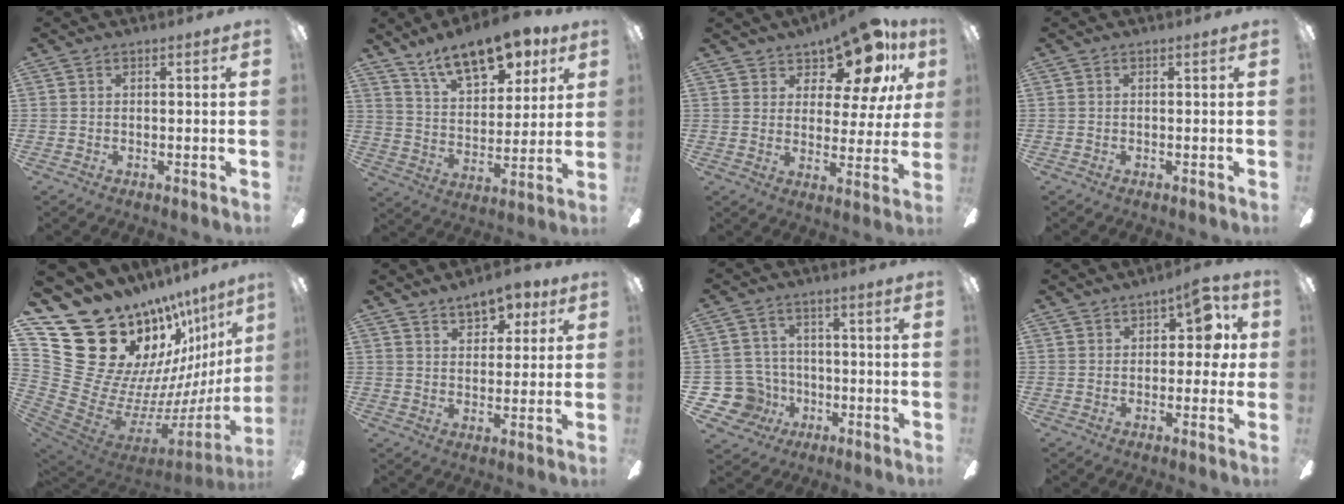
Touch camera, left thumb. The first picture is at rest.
{"total": 16.3, "force": [11.4, 7.3, 8.9], "torque": [-0.142, -0.058, 0.201]}
{"total": 13.5, "force": [10.6, 4.9, 6.8], "torque": [-0.110, -0.075, 0.185]}
{"total": 0.0}
{"total": 23.2, "force": [14.6, 14.8, 10.3], "torque": [-0.147, -0.181, 0.347]}
{"total": 7.2, "force": [5.3, 3.8, 3.1], "torque": [-0.035, -0.023, 0.092]}
{"total": 10.6, "force": [-2.9, 9.7, 2.8], "torque": [-0.103, 0.026, -0.045]}
{"total": 8.4, "force": [3.3, 4.8, 6.1], "torque": [-0.069, -0.004, 0.054]}